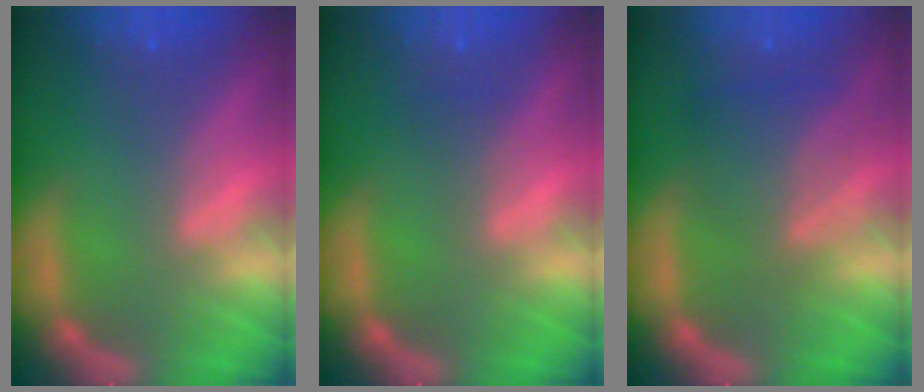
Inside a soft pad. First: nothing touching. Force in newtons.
{"total": 1.0}
{"total": 4.6}